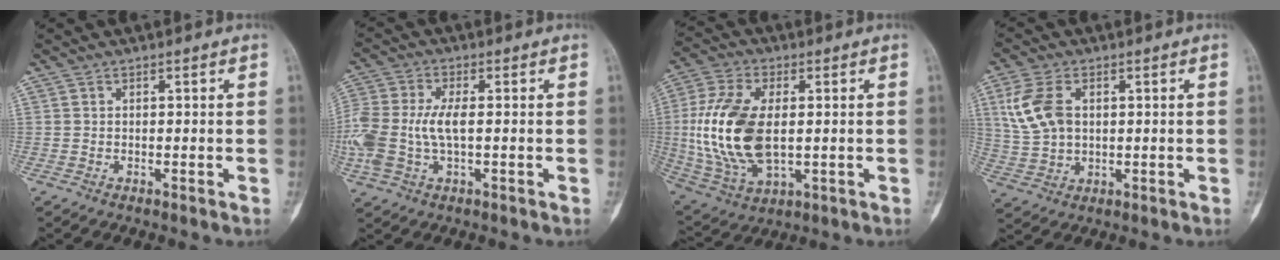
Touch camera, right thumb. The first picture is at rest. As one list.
[{"total": 12.7, "force": [-0.7, 6.7, 10.8], "torque": [-0.277, 0.011, -0.010]}, {"total": 18.5, "force": [0.3, 10.2, 15.5], "torque": [-0.325, -0.012, 0.015]}, {"total": 9.5, "force": [2.4, 6.2, 6.8], "torque": [-0.140, -0.001, 0.052]}]